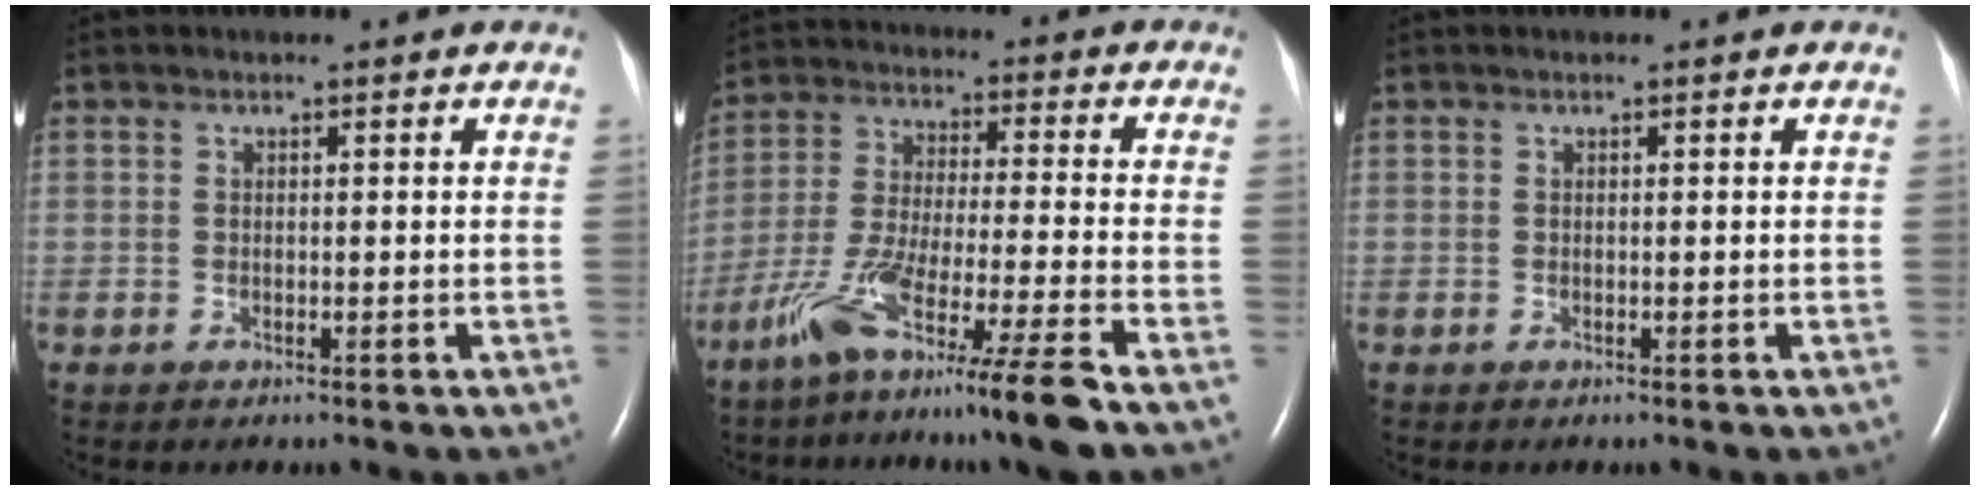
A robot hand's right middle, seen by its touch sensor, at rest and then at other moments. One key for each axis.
{"total": 14.1, "fx": -9.9, "fy": -1.5, "fz": 10.0, "tx": -0.199, "ty": -0.045, "tz": -0.178}
{"total": 0.0}